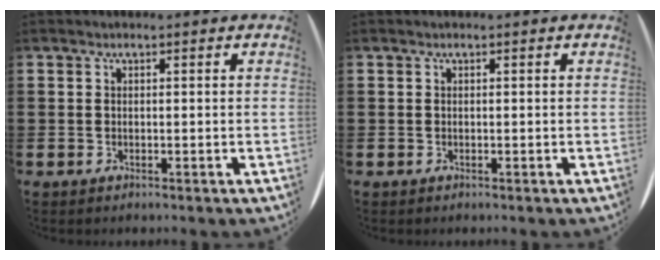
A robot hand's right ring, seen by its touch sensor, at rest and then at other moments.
{"total": 0.0}